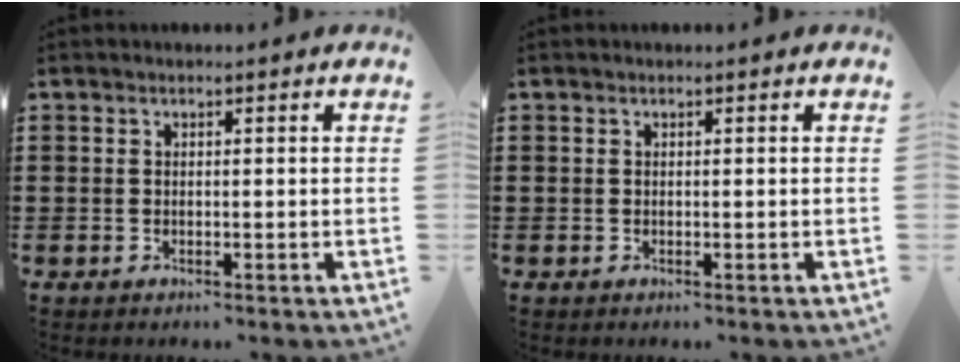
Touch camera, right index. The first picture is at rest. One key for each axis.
{"total": 0.0}